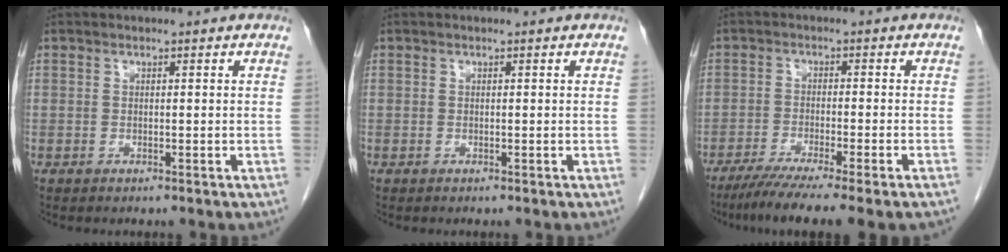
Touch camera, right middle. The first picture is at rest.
{"total": 0.0}
{"total": 10.1, "force": [-7.8, -0.7, 6.4], "torque": [-0.092, -0.030, -0.120]}